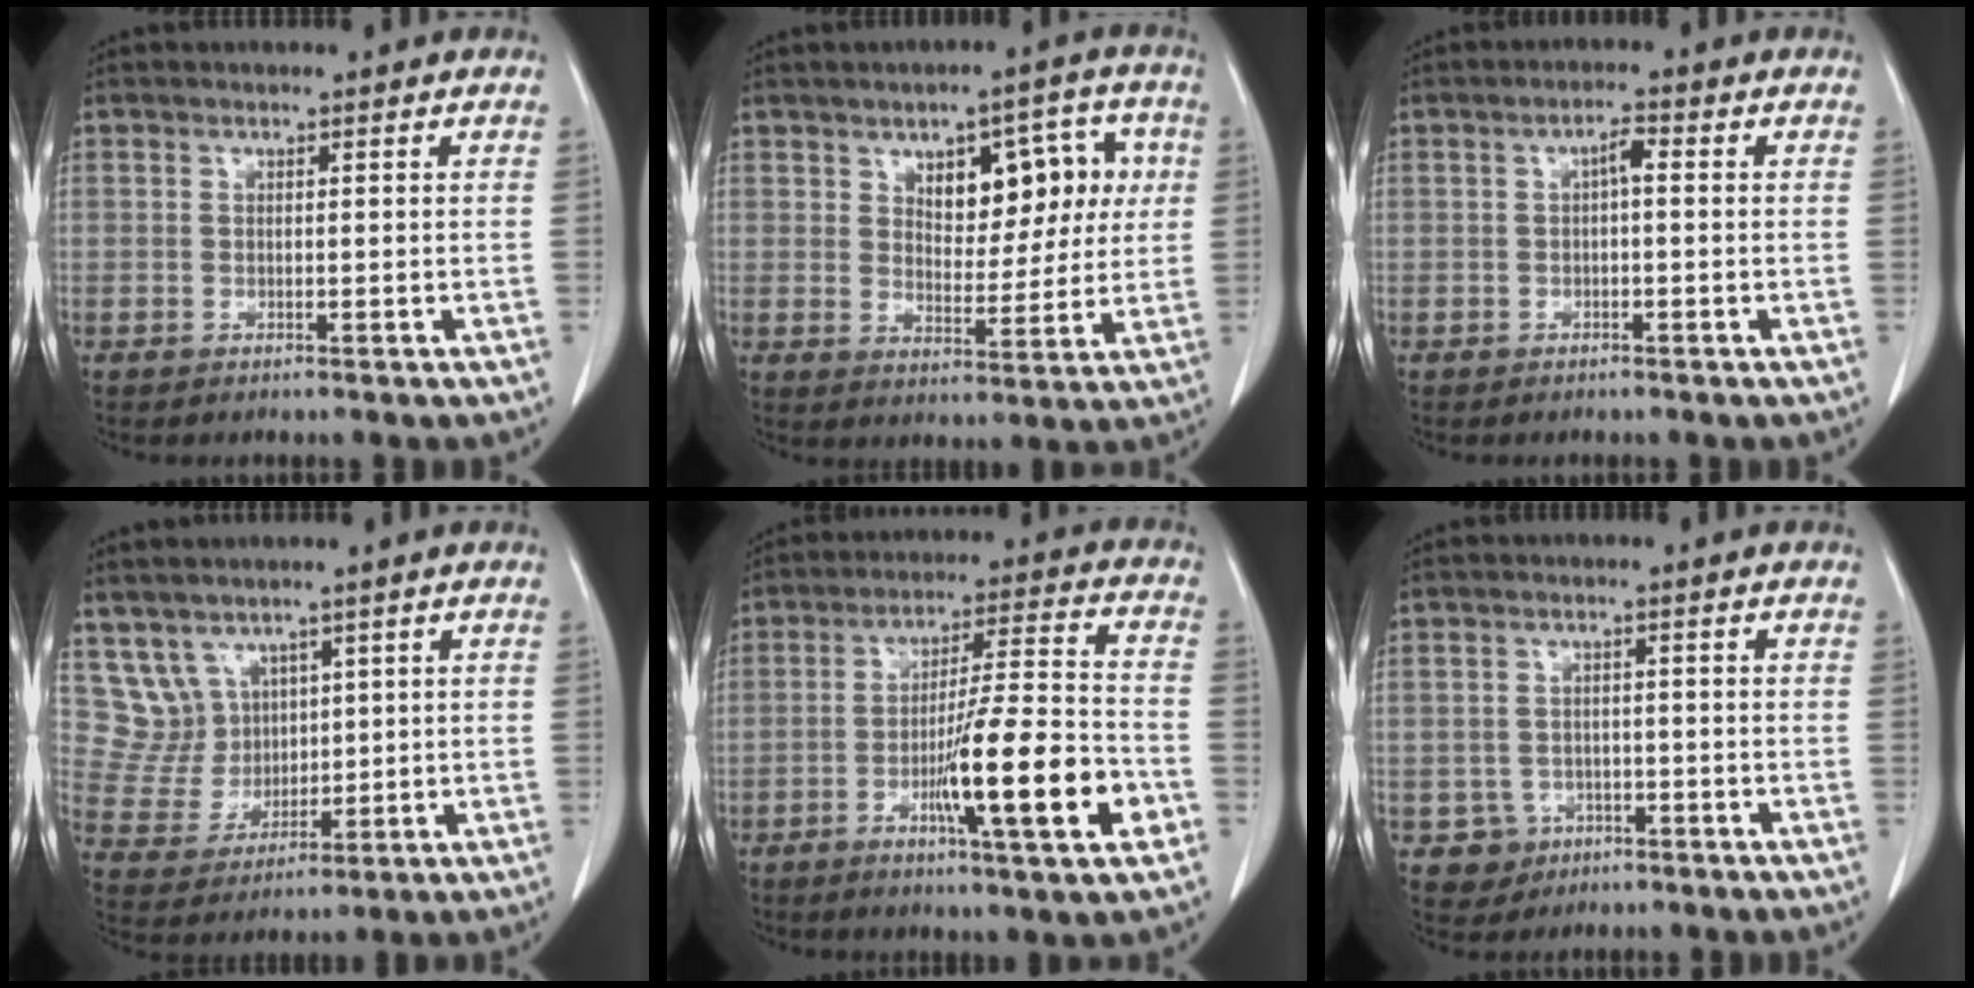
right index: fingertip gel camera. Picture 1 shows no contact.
{"total": 10.2, "force": [3.3, 5.4, 8.0], "torque": [-0.100, 0.023, 0.052]}
{"total": 2.0, "force": [0.1, 0.6, 1.9], "torque": [-0.038, 0.009, 0.003]}
{"total": 6.6, "force": [3.9, 5.3, 0.2], "torque": [-0.017, 0.022, 0.091]}
{"total": 15.6, "force": [-5.5, 0.8, 14.6], "torque": [-0.241, -0.007, -0.089]}
{"total": 2.5, "force": [-1.0, 2.3, 0.0], "torque": [0.001, 0.009, -0.012]}